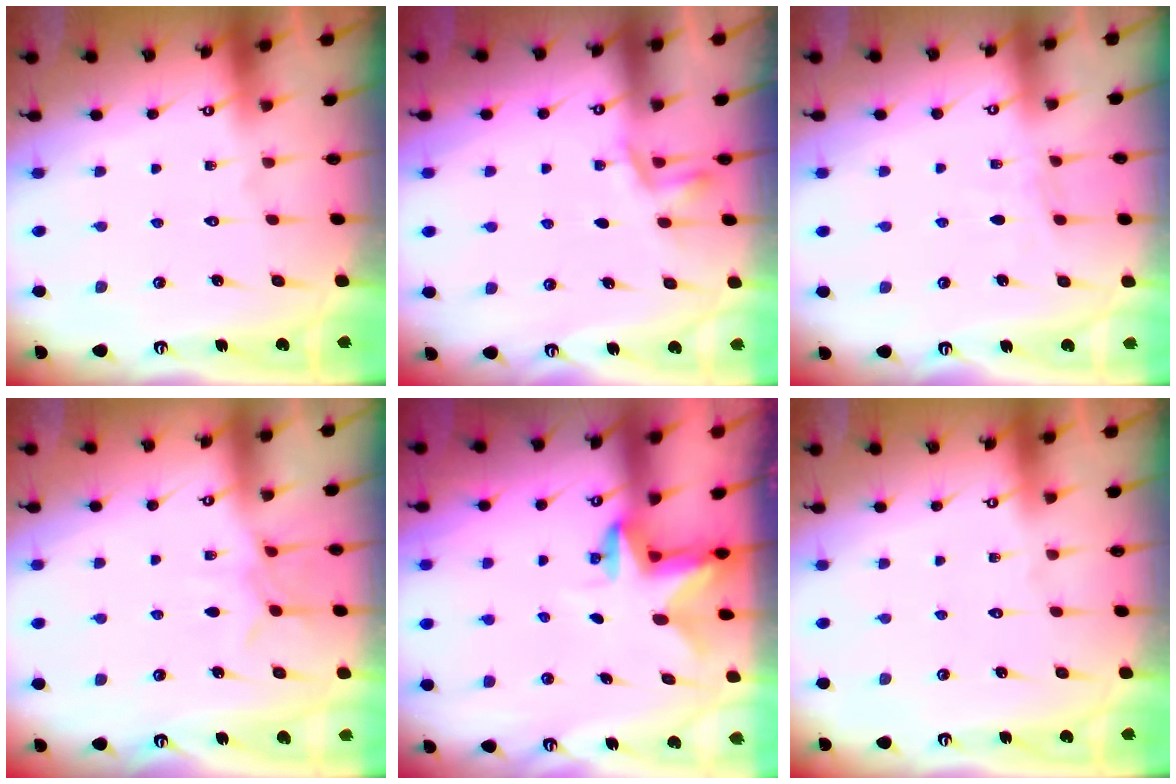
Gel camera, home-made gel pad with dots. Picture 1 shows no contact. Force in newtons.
{"total": 2.9, "press": 2.6, "slide": 1.1}
{"total": 2.9, "press": 2.9, "slide": 0.5}
{"total": 6.7, "press": 6.7, "slide": 0.8}
{"total": 2.5, "press": 2.5, "slide": 0.5}
{"total": 0.0}